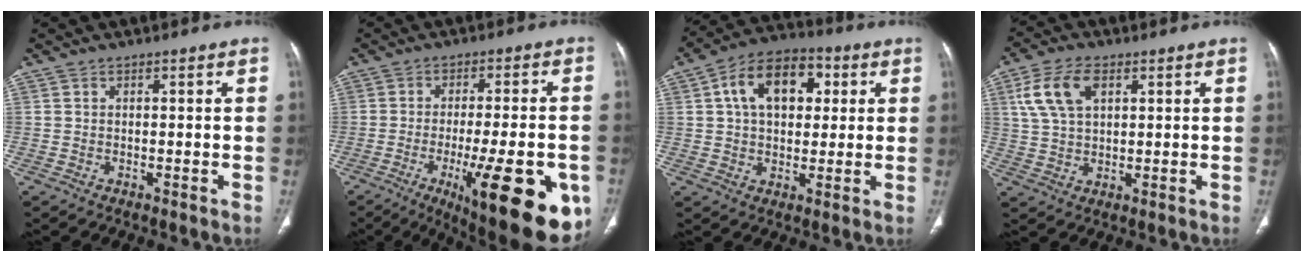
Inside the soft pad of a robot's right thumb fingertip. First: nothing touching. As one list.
[{"total": 22.2, "force": [-8.5, 6.4, 19.4], "torque": [-0.212, -0.002, -0.106]}, {"total": 14.0, "force": [3.7, 9.1, 9.9], "torque": [-0.134, 0.015, 0.053]}, {"total": 9.0, "force": [3.4, 5.2, 6.6], "torque": [-0.131, 0.004, 0.065]}]